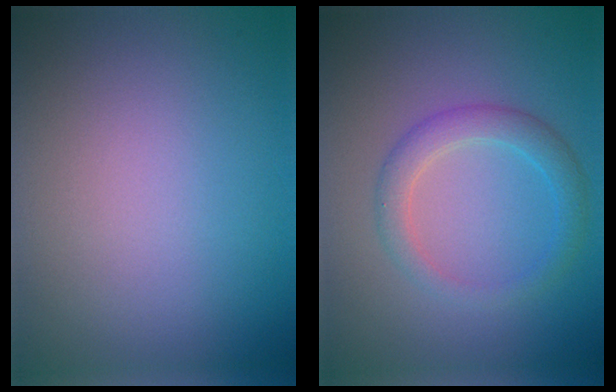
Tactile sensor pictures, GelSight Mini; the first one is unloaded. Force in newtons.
{"total": 2.7, "press": 2.7, "slide": 0.1}